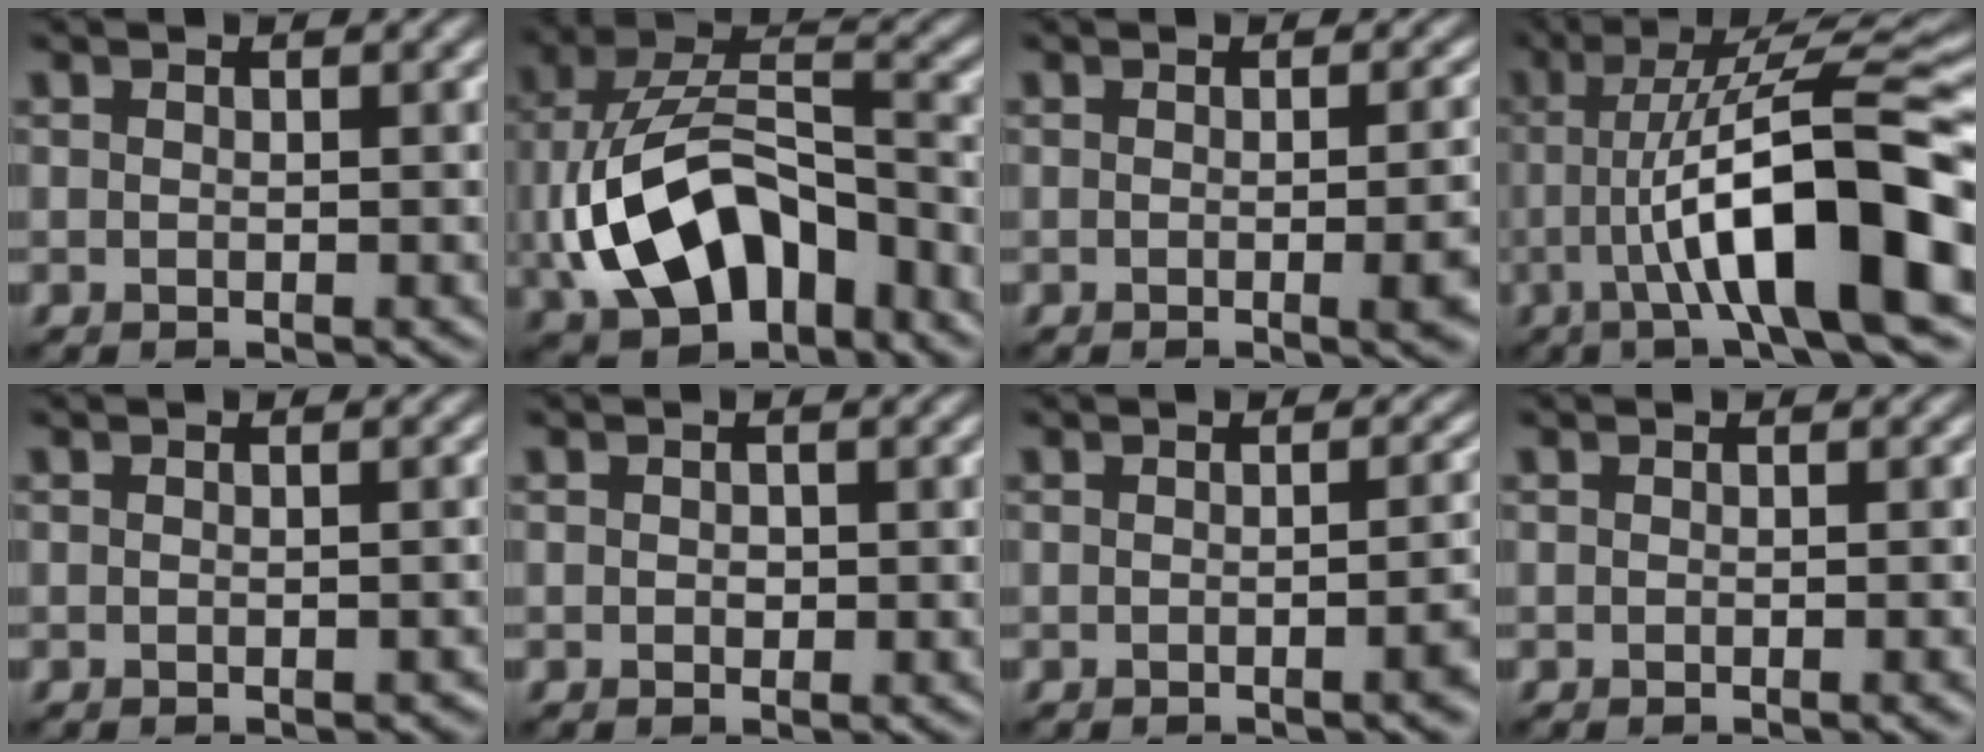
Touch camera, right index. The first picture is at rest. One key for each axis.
{"total": 10.7, "fx": -3.0, "fy": 6.4, "fz": 8.0, "tx": -0.159, "ty": 0.002, "tz": -0.055}
{"total": 5.4, "fx": -0.8, "fy": 2.1, "fz": 4.9, "tx": -0.038, "ty": -0.004, "tz": -0.007}
{"total": 13.0, "fx": -1.8, "fy": 2.7, "fz": 12.6, "tx": -0.171, "ty": 0.022, "tz": -0.035}
{"total": 0.7, "fx": -0.5, "fy": 0.2, "fz": 0.5, "tx": -0.006, "ty": -0.001, "tz": -0.005}
{"total": 0.5, "fx": 0.0, "fy": 0.5, "fz": 0.3, "tx": -0.003, "ty": -0.002, "tz": -0.001}
{"total": 2.9, "fx": -0.8, "fy": 1.0, "fz": 2.6, "tx": -0.021, "ty": 0.004, "tz": -0.010}
{"total": 0.7, "fx": -0.3, "fy": 0.1, "fz": 0.6, "tx": -0.006, "ty": 0.000, "tz": -0.005}